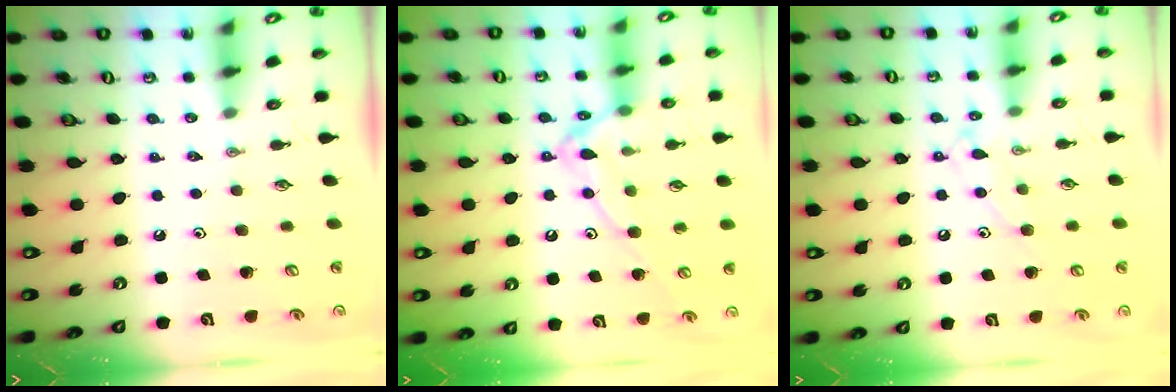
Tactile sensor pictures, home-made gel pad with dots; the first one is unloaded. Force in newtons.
{"total": 13.1, "press": 13.1, "slide": 0.9}
{"total": 10.1, "press": 10.1, "slide": 0.8}